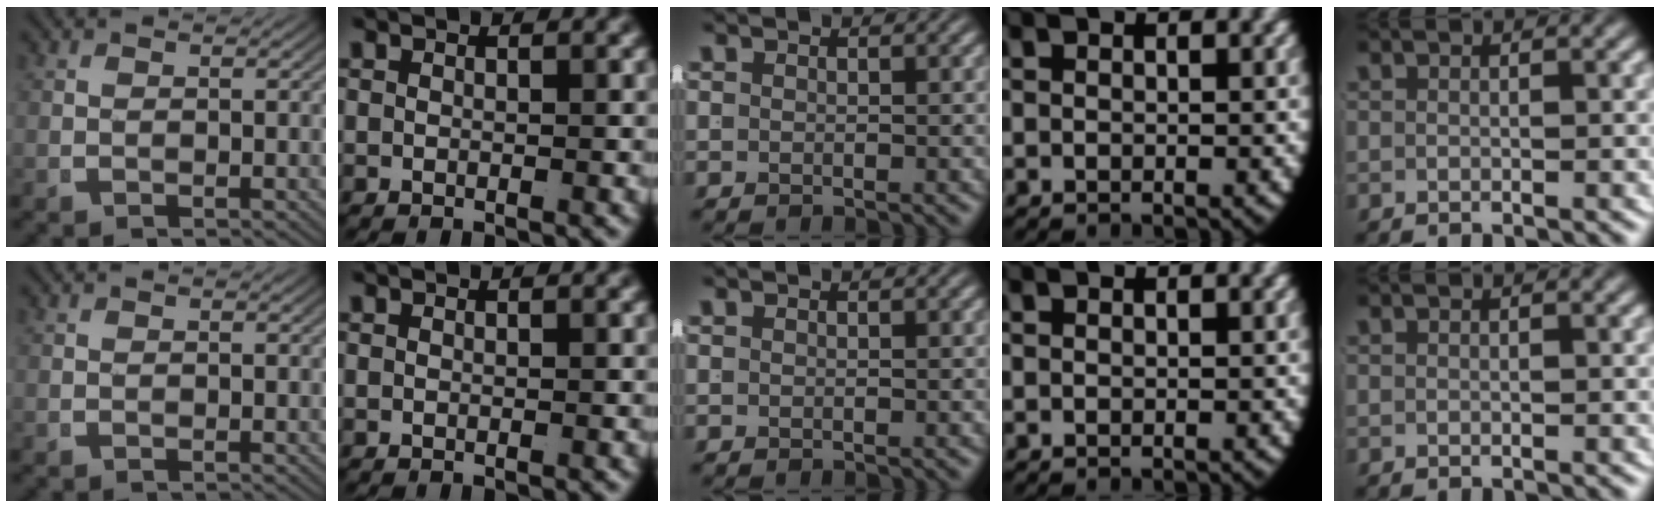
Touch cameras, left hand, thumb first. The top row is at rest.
{}